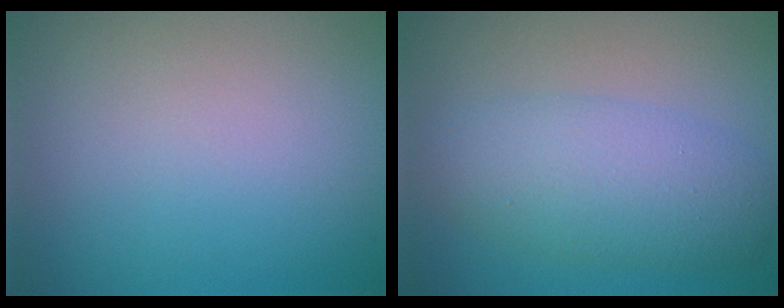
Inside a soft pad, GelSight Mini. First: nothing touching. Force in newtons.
{"total": 5.2, "press": 5.2, "slide": 0.2}